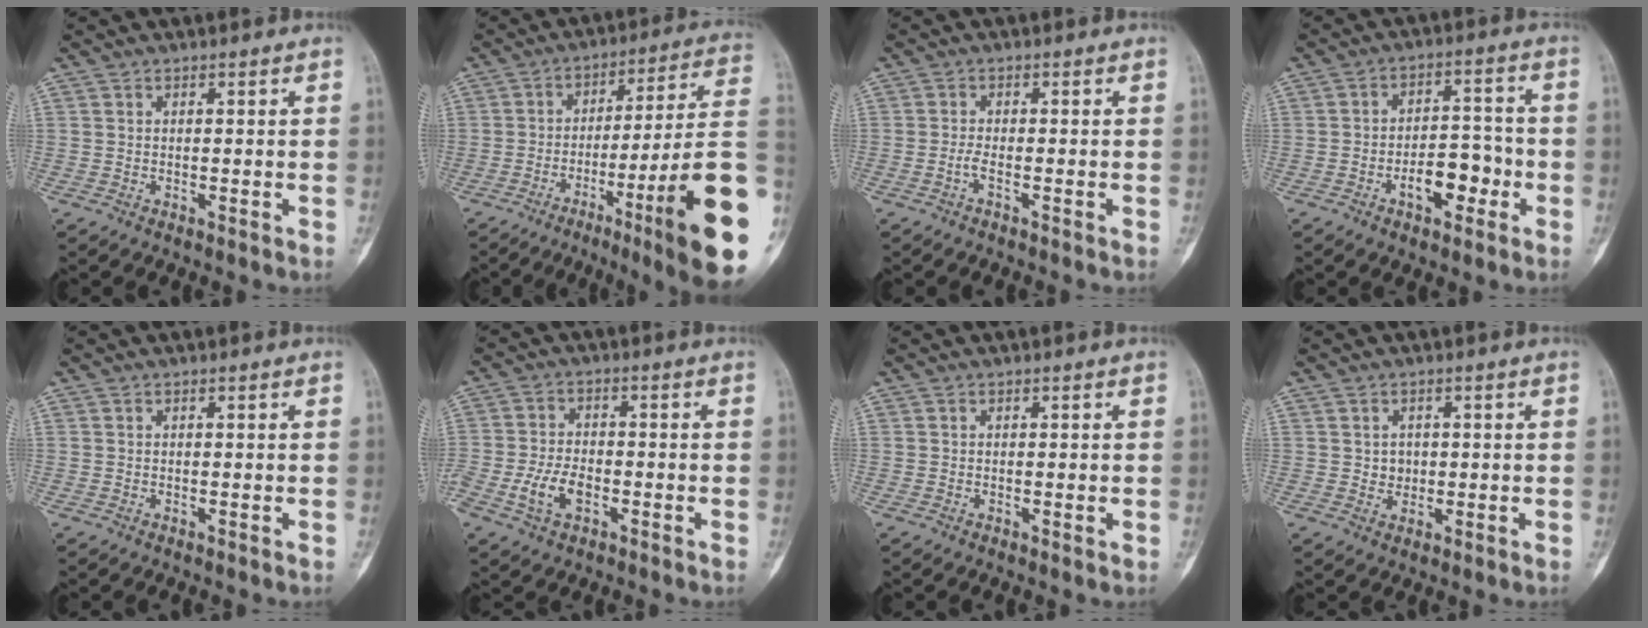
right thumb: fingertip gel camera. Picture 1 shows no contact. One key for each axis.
{"total": 23.4, "fx": -7.4, "fy": 1.4, "fz": 22.1, "tx": -0.261, "ty": 0.021, "tz": -0.110}
{"total": 1.4, "fx": -0.7, "fy": 0.2, "fz": 1.1, "tx": -0.026, "ty": 0.001, "tz": -0.017}
{"total": 8.4, "fx": -3.2, "fy": 4.6, "fz": 6.2, "tx": -0.073, "ty": 0.037, "tz": -0.052}
{"total": 0.0}
{"total": 6.4, "fx": -2.4, "fy": 3.7, "fz": 4.6, "tx": -0.091, "ty": 0.013, "tz": -0.046}
{"total": 0.7, "fx": -0.1, "fy": 0.2, "fz": 0.7, "tx": -0.007, "ty": -0.001, "tz": -0.001}
{"total": 2.3, "fx": 0.2, "fy": 2.1, "fz": 1.0, "tx": -0.003, "ty": 0.002, "tz": 0.006}